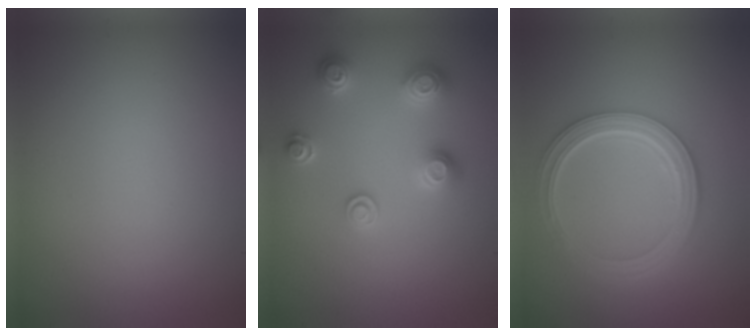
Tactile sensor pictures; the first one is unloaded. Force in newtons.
{"total": 2.8, "press": 2.8, "slide": 0.5}
{"total": 5.0, "press": 3.7, "slide": 3.4}